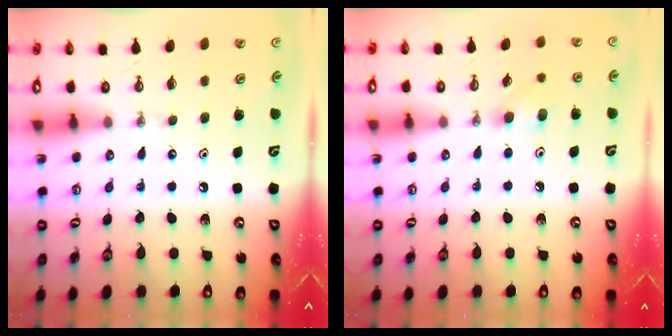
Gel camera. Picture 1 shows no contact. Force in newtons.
{"total": 5.8, "press": 5.6, "slide": 1.5}